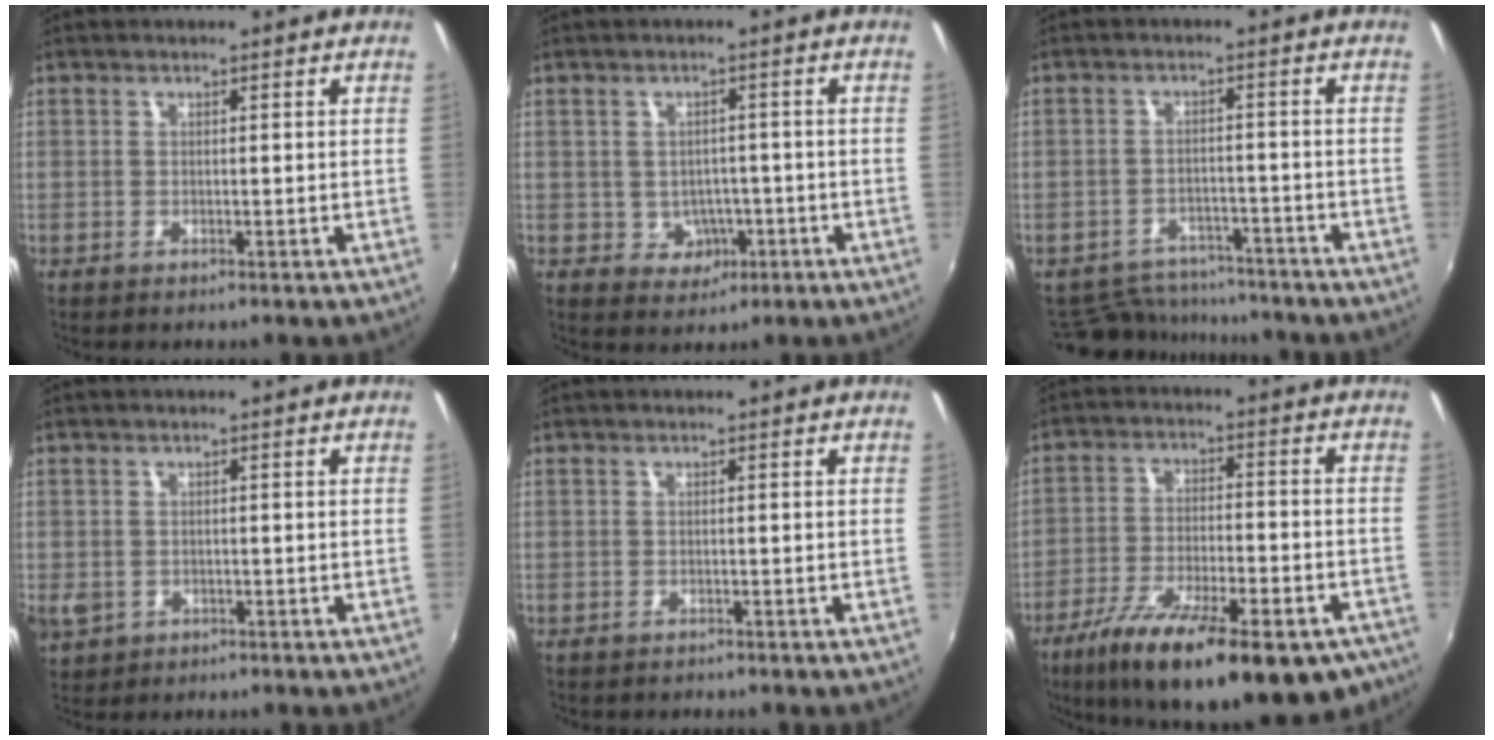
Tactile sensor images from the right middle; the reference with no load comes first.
{"total": 4.5, "force": [-1.2, 4.1, 1.3], "torque": [-0.033, 0.008, -0.003]}
{"total": 11.1, "force": [-9.9, 4.5, 2.4], "torque": [-0.064, 0.013, -0.139]}
{"total": 5.2, "force": [-1.2, 4.4, 2.6], "torque": [-0.059, -0.009, -0.017]}
{"total": 0.8, "force": [-0.8, 0.3, 0.0], "torque": [-0.005, -0.003, -0.012]}
{"total": 24.9, "force": [-16.9, 8.1, 16.3], "torque": [-0.280, -0.048, -0.246]}